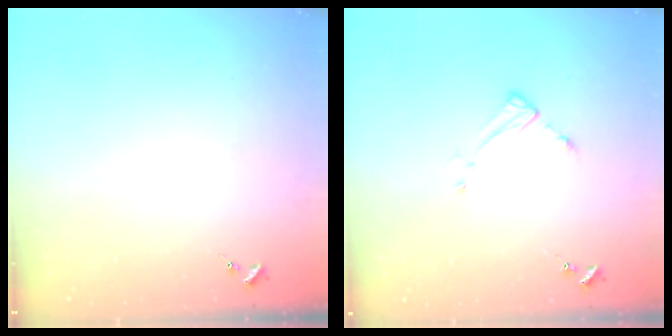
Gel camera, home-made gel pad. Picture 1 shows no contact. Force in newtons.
{"total": 2.7, "press": 2.7, "slide": 0.4}